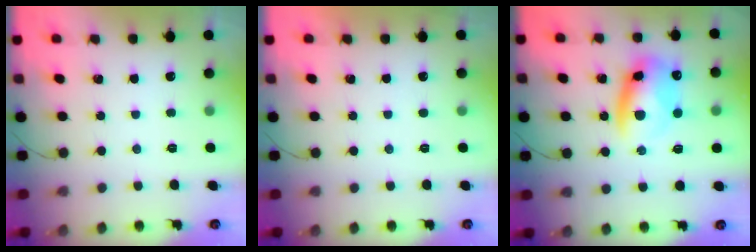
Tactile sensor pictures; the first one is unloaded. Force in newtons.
{"total": 1.0, "press": 1.0, "slide": 0.2}
{"total": 12.2, "press": 11.8, "slide": 2.9}